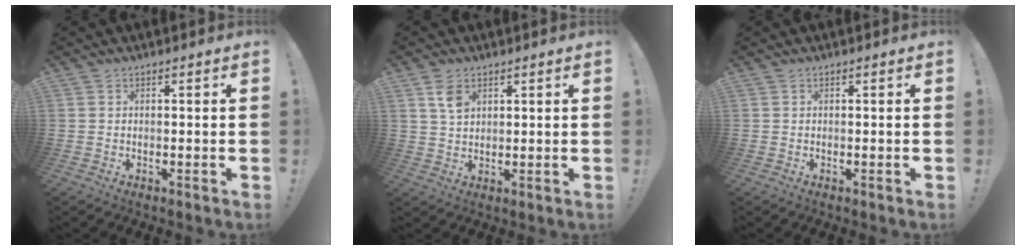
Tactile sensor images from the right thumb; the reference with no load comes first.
{"total": 5.1, "force": [2.4, 3.1, 3.3], "torque": [-0.048, -0.008, 0.044]}
{"total": 0.0}